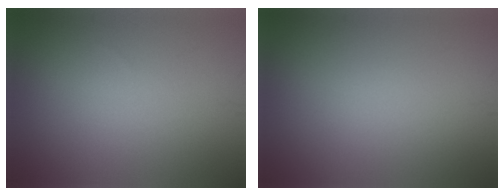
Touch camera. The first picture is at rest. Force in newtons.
{"total": 0.0}